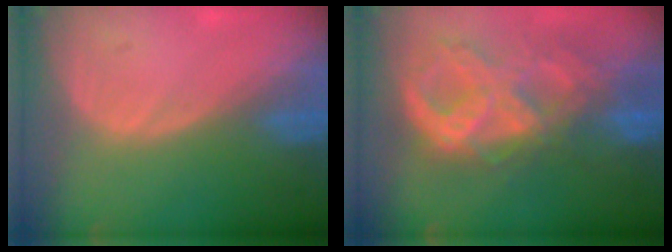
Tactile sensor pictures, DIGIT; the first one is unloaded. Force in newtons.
{"total": 10.6, "press": 8.9, "slide": 5.7}